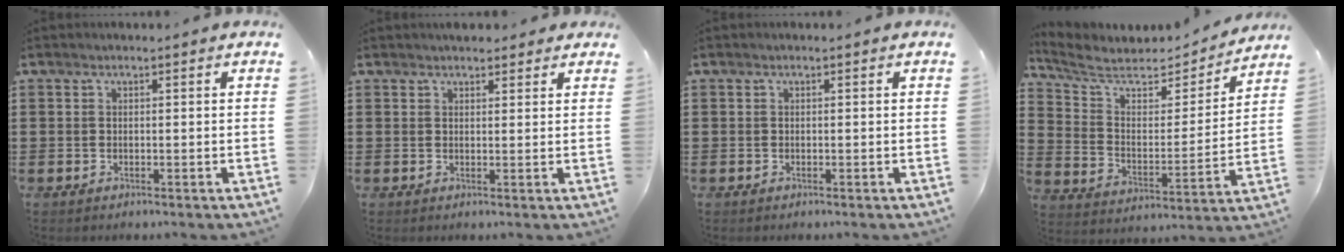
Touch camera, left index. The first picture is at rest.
{"total": 2.3, "force": [2.2, 0.7, 0.5], "torque": [-0.005, -0.001, 0.040]}
{"total": 0.0}
{"total": 6.5, "force": [5.4, 2.1, 2.8], "torque": [-0.083, -0.035, 0.090]}